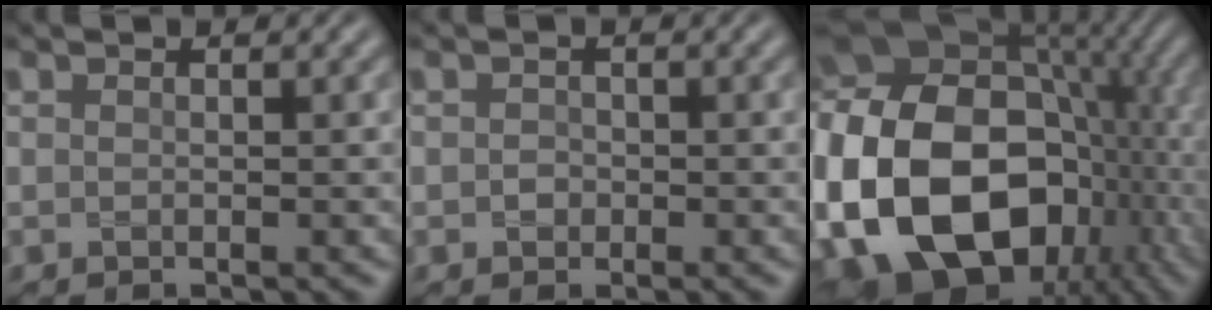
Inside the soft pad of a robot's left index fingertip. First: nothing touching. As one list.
[{"total": 0.9, "force": [-0.1, 0.9, 0.3], "torque": [-0.003, -0.003, -0.005]}, {"total": 22.3, "force": [-3.5, 16.1, 15.0], "torque": [-0.335, -0.027, -0.044]}]